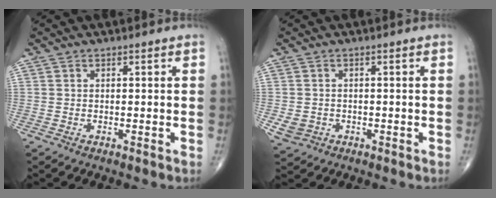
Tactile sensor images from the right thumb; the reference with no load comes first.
{"total": 3.2, "force": [-0.8, 2.8, 1.2], "torque": [-0.020, 0.003, -0.005]}